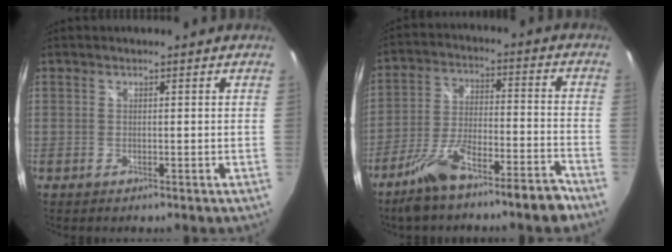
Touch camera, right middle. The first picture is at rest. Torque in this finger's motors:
{"motor_torque": [1.20, -0.94, 0.37, 0.18]}